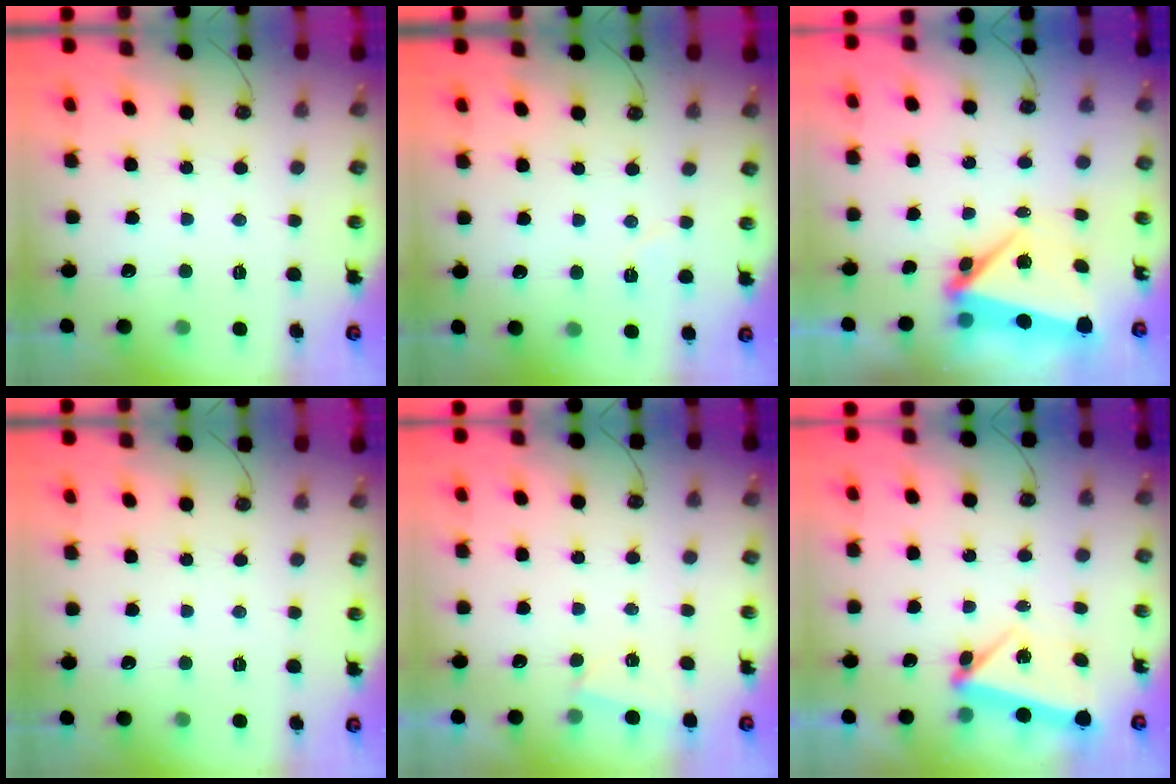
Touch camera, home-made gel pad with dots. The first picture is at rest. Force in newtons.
{"total": 5.3, "press": 4.4, "slide": 2.8}
{"total": 7.1, "press": 7.1, "slide": 0.3}
{"total": 0.0}
{"total": 2.6, "press": 1.3, "slide": 2.2}
{"total": 6.6, "press": 6.5, "slide": 1.1}